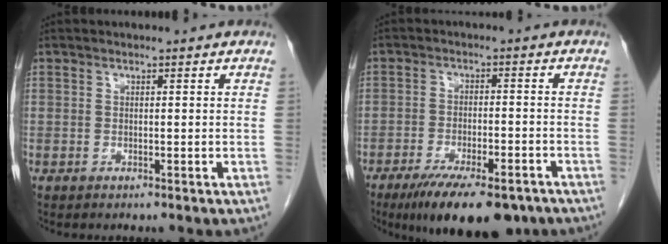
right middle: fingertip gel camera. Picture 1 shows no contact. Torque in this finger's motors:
{"motor_torque": [1.09, -1.05, 0.21, 0.09]}